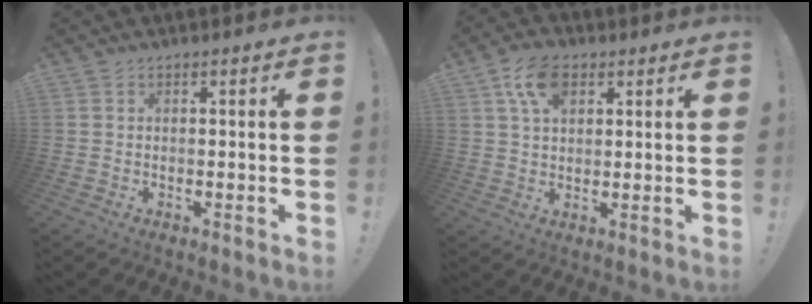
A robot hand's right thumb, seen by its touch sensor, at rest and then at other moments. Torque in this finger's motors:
{"motor_torque": [-0.26, 0.58, 0.14, 0.11, 0.08]}